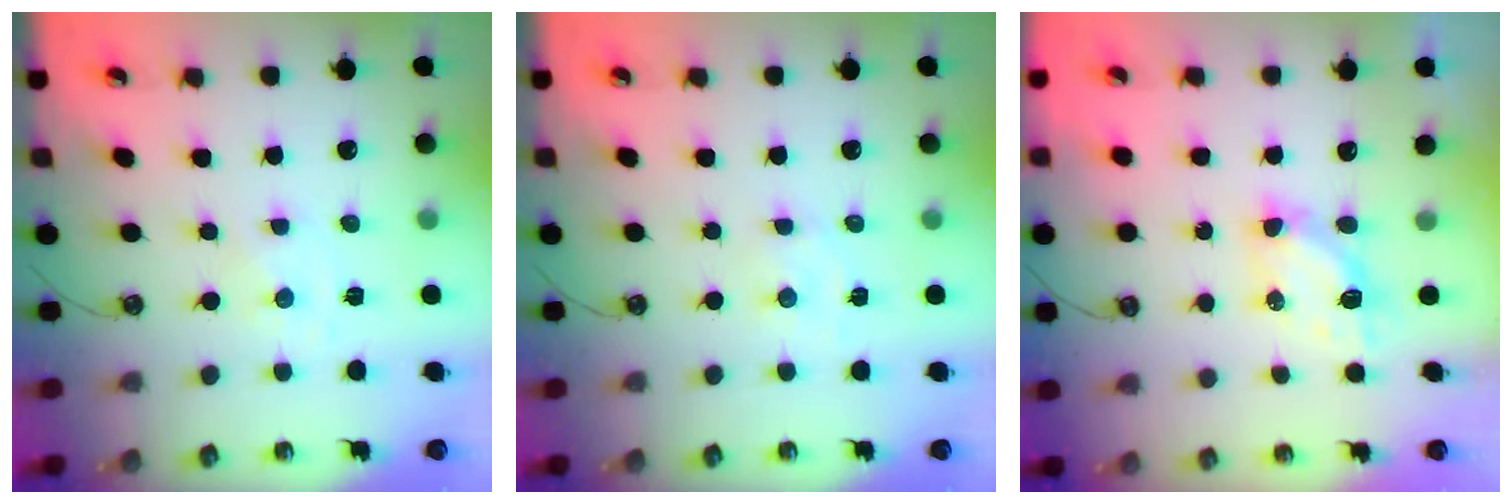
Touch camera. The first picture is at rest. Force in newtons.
{"total": 2.1, "press": 2.0, "slide": 0.3}
{"total": 5.6, "press": 5.6, "slide": 0.1}